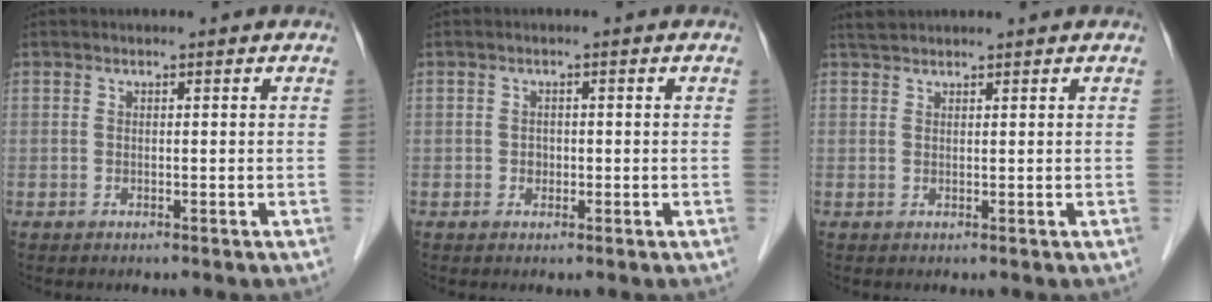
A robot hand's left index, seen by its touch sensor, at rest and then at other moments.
{"total": 1.2, "force": [-0.2, 1.1, 0.5], "torque": [-0.009, 0.003, -0.002]}
{"total": 2.2, "force": [2.1, 0.2, 0.5], "torque": [-0.010, 0.019, 0.040]}